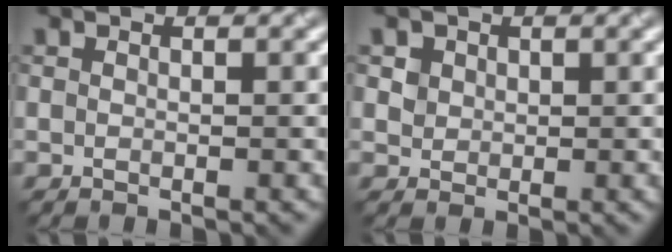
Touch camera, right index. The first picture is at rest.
{"total": 1.8, "force": [0.8, 1.5, 0.5], "torque": [-0.011, -0.005, 0.025]}